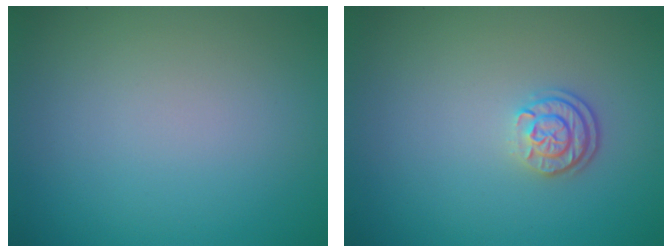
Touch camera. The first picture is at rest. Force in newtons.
{"total": 2.4, "press": 1.9, "slide": 1.5}